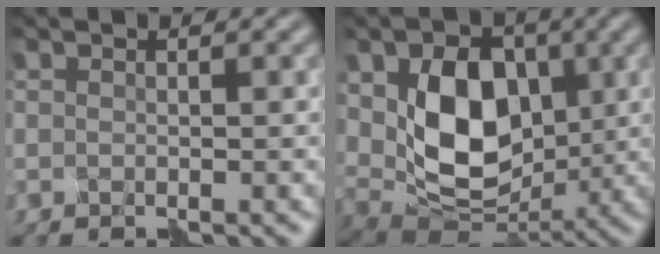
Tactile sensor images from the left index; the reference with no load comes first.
{"total": 8.7, "force": [1.4, 6.4, 5.7], "torque": [-0.113, -0.012, 0.038]}